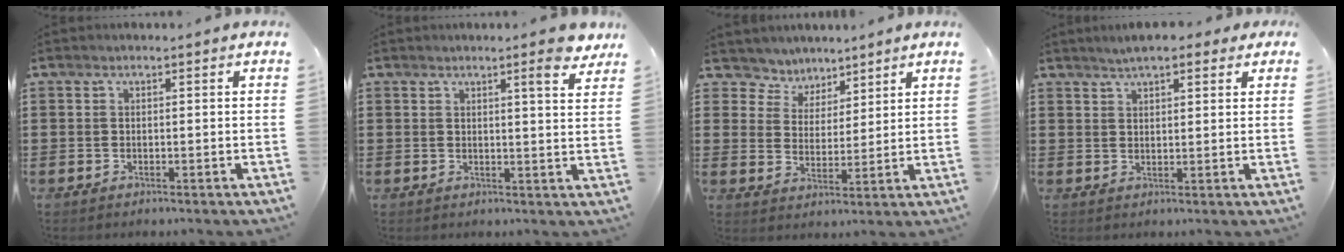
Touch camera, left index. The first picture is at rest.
{"total": 3.9, "force": [3.1, -0.1, 2.3], "torque": [-0.039, -0.015, 0.051]}
{"total": 4.7, "force": [3.9, 2.6, -0.5], "torque": [-0.022, -0.018, 0.068]}
{"total": 3.8, "force": [3.1, 1.1, 1.9], "torque": [-0.045, 0.003, 0.056]}